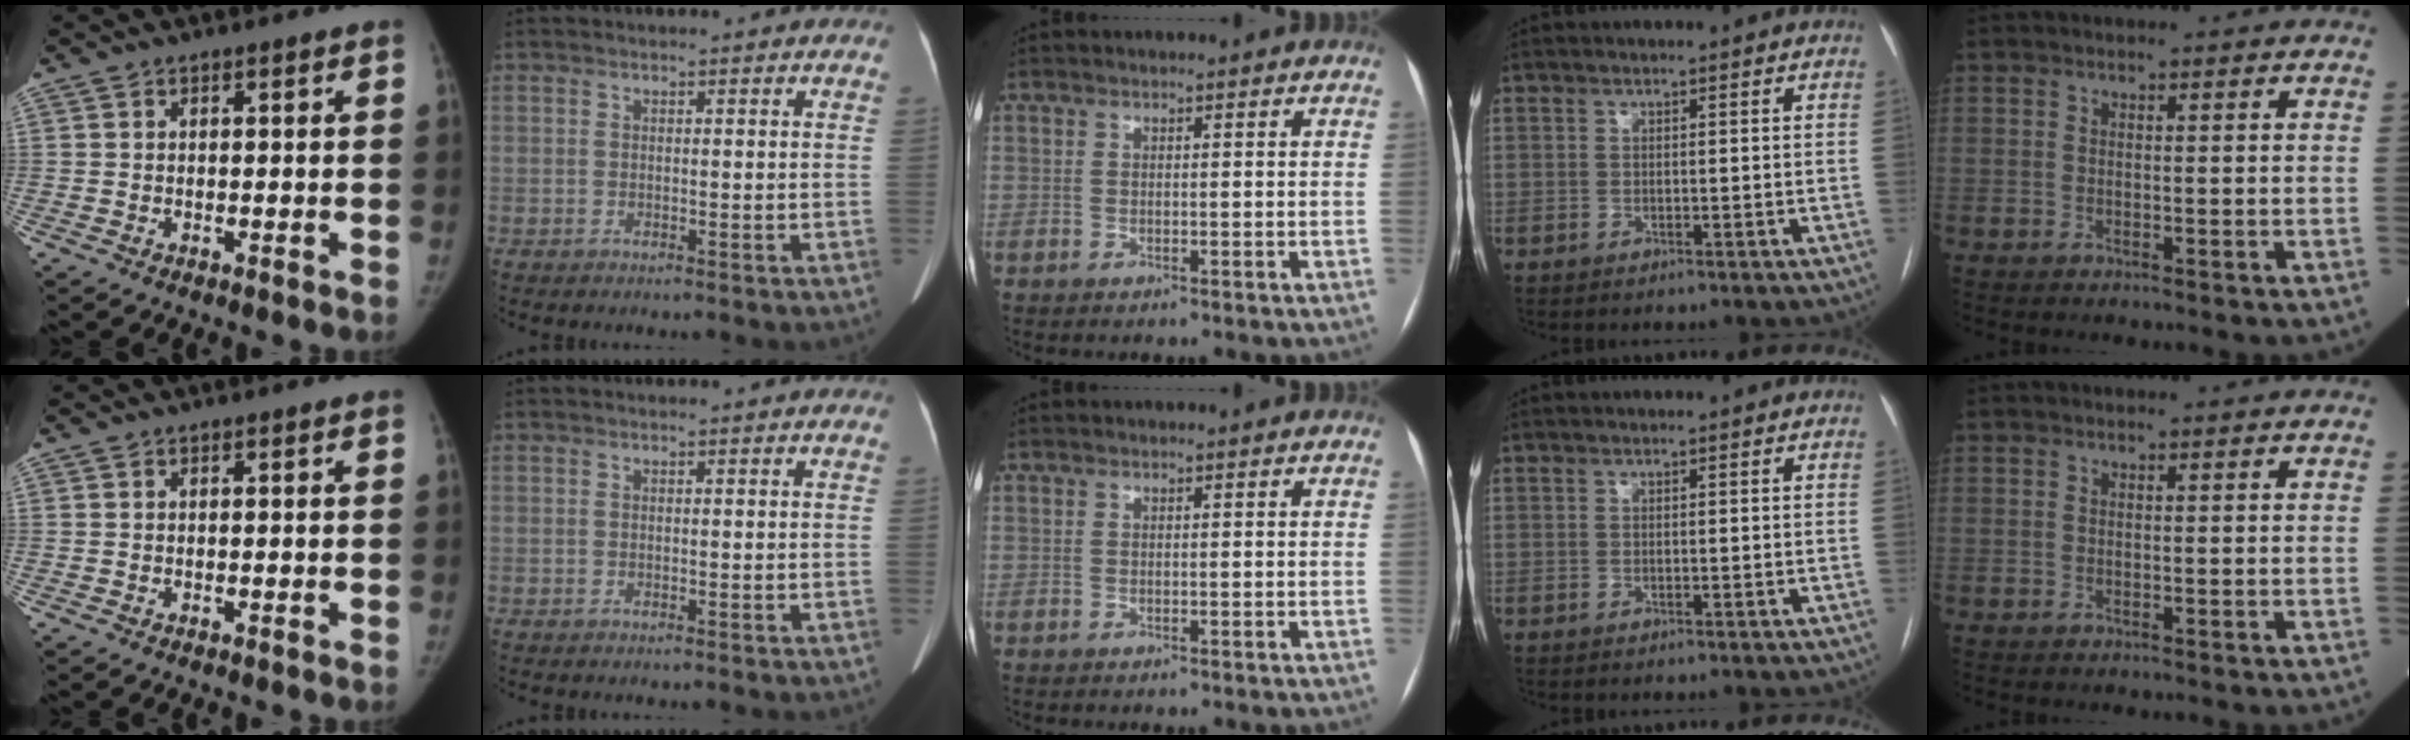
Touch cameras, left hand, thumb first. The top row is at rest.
{}